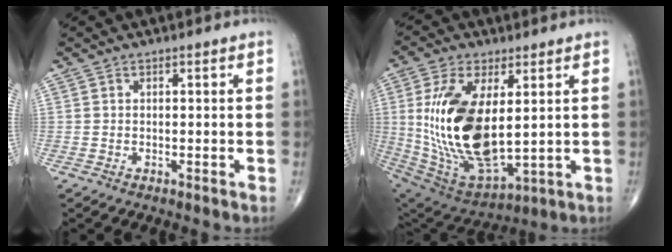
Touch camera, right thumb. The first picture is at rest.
{"total": 21.4, "force": [2.5, 10.2, 18.7], "torque": [-0.376, -0.025, 0.065]}